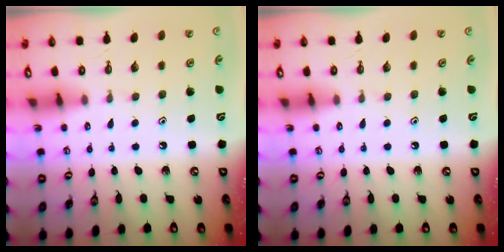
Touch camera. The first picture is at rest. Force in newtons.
{"total": 0.0}